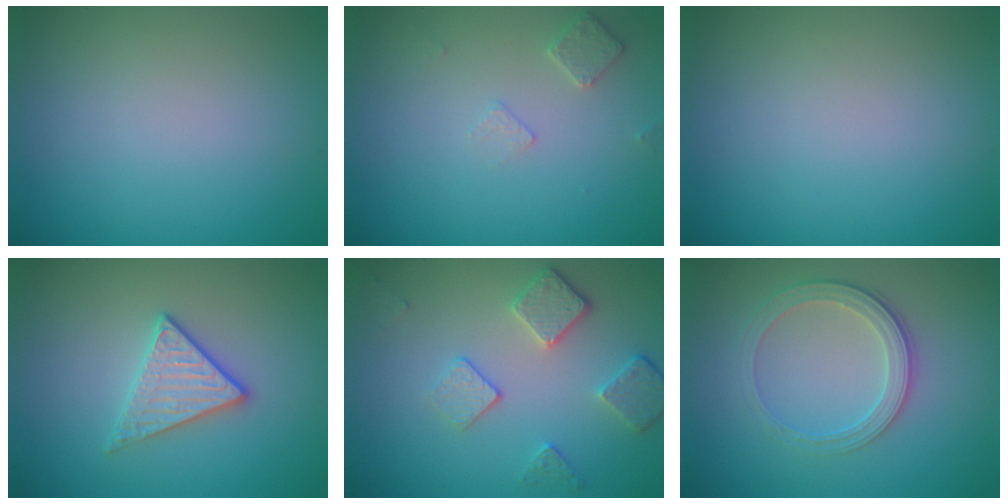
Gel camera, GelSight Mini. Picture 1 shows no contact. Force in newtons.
{"total": 1.5, "press": 1.4, "slide": 0.3}
{"total": 0.0}
{"total": 2.8, "press": 2.7, "slide": 0.8}
{"total": 3.7, "press": 2.9, "slide": 2.3}
{"total": 2.8, "press": 2.6, "slide": 1.1}